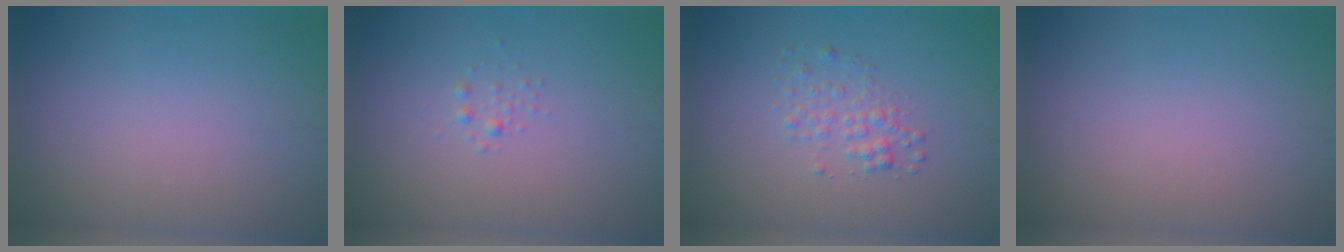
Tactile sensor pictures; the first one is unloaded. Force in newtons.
{"total": 0.6, "press": 0.6, "slide": 0.0}
{"total": 1.8, "press": 1.8, "slide": 0.1}
{"total": 0.0}